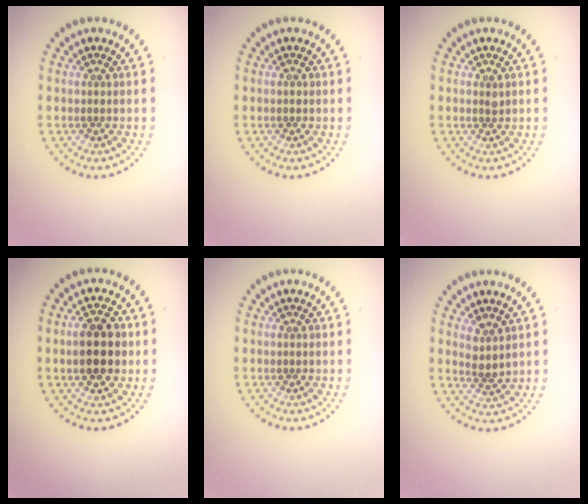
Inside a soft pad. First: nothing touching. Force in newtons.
{"total": 0.6, "press": 0.6, "slide": 0.1}
{"total": 0.6, "press": 0.4, "slide": 0.4}
{"total": 4.7, "press": 4.7, "slide": 0.2}
{"total": 0.0}
{"total": 1.9, "press": 1.5, "slide": 1.1}